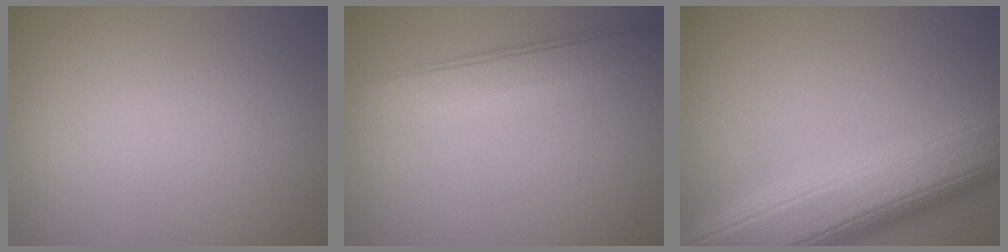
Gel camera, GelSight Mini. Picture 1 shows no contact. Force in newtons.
{"total": 3.8, "press": 3.8, "slide": 0.2}
{"total": 12.1, "press": 12.1, "slide": 0.4}